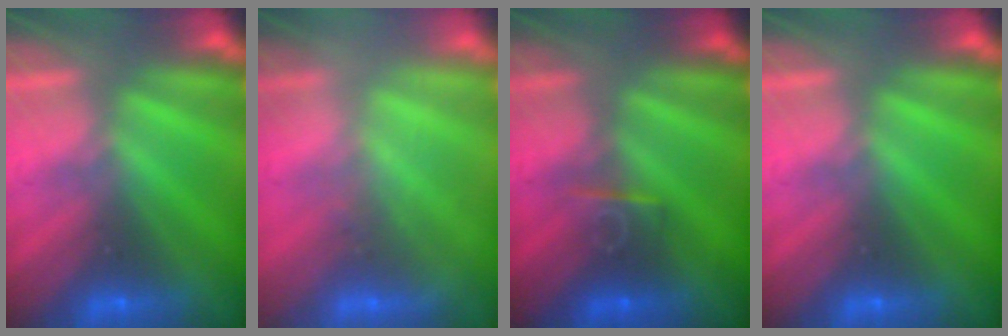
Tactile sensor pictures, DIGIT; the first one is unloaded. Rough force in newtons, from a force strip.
{"total": 3.0}
{"total": 2.6}
{"total": 0.0}